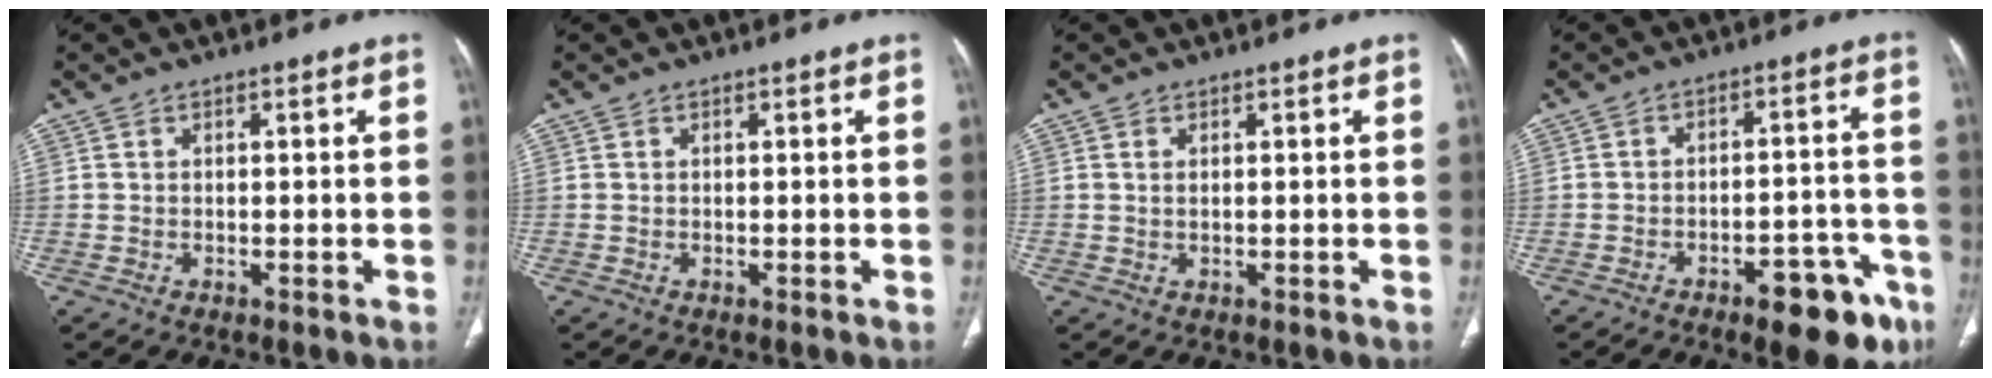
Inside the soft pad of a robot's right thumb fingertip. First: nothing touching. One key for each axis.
{"total": 0.0}
{"total": 0.8, "fx": 0.3, "fy": 0.3, "fz": 0.6, "tx": -0.016, "ty": 0.002, "tz": 0.009}
{"total": 12.9, "fx": -7.6, "fy": 5.3, "fz": 9.0, "tx": -0.084, "ty": 0.052, "tz": -0.097}